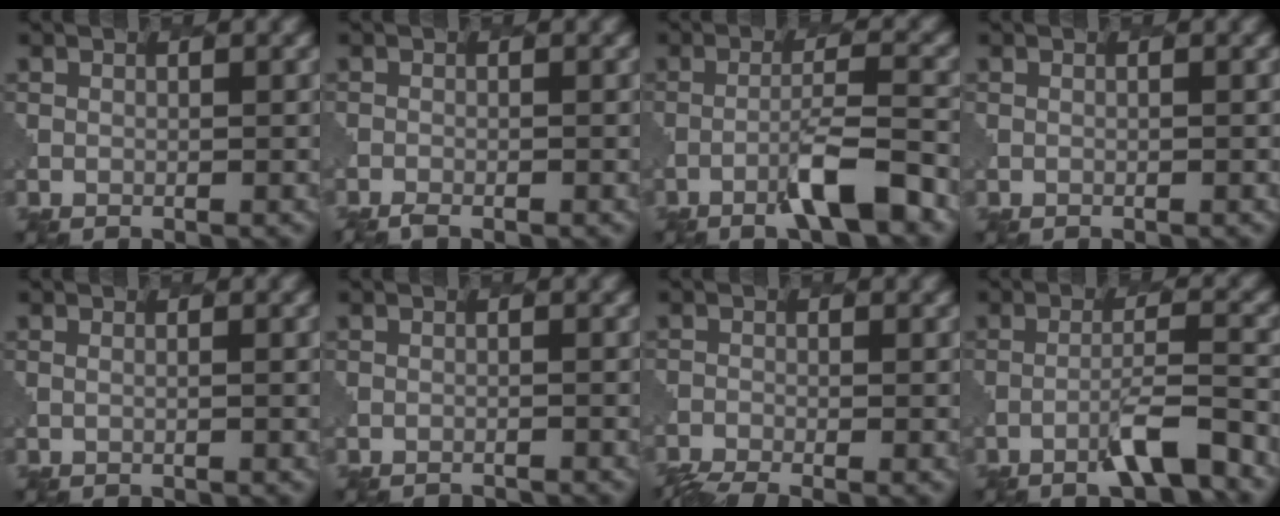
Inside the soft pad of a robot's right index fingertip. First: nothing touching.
{"total": 1.5, "force": [-1.3, 0.3, 0.6], "torque": [-0.010, -0.003, -0.026]}
{"total": 4.7, "force": [-2.6, 0.5, 3.8], "torque": [-0.066, 0.007, -0.047]}
{"total": 0.0}
{"total": 1.0, "force": [0.3, 0.4, 0.9], "torque": [-0.010, -0.003, -0.008]}
{"total": 2.1, "force": [-2.0, 0.3, 0.3], "torque": [0.009, 0.000, -0.028]}
{"total": 4.0, "force": [-3.6, 0.6, 1.7], "torque": [-0.034, -0.019, -0.064]}
{"total": 3.9, "force": [-2.4, 0.3, 3.1], "torque": [-0.053, 0.007, -0.047]}